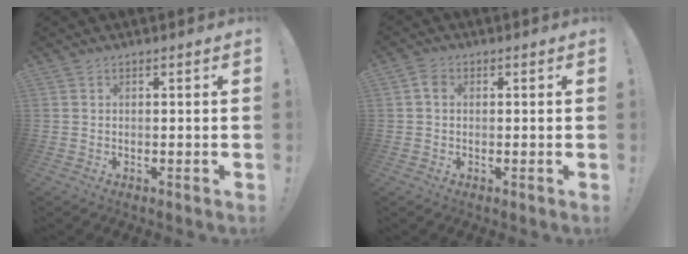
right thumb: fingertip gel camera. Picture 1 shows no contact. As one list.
[{"total": 2.7, "force": [0.4, 2.0, 1.7], "torque": [-0.033, 0.007, 0.008]}]